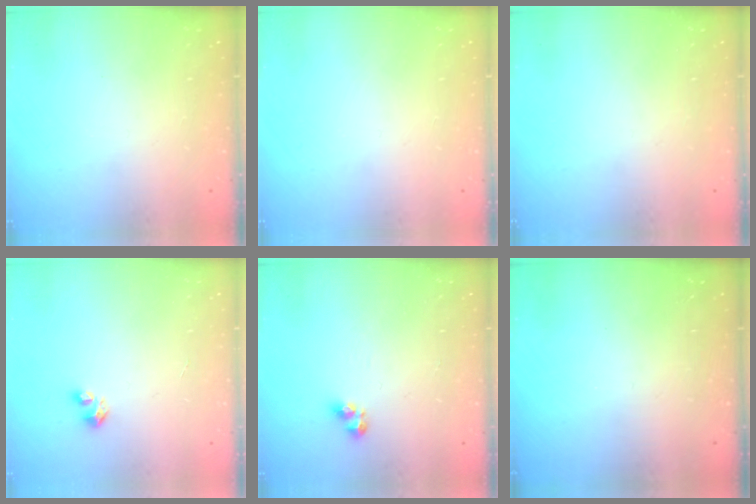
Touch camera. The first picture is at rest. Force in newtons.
{"total": 0.0}
{"total": 0.0}
{"total": 3.0, "press": 2.9, "slide": 0.2}
{"total": 5.5, "press": 5.5, "slide": 0.6}
{"total": 0.0}